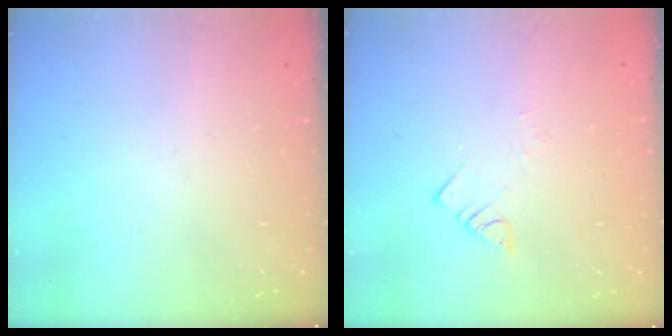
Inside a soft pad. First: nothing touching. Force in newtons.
{"total": 2.7, "press": 2.7, "slide": 0.4}